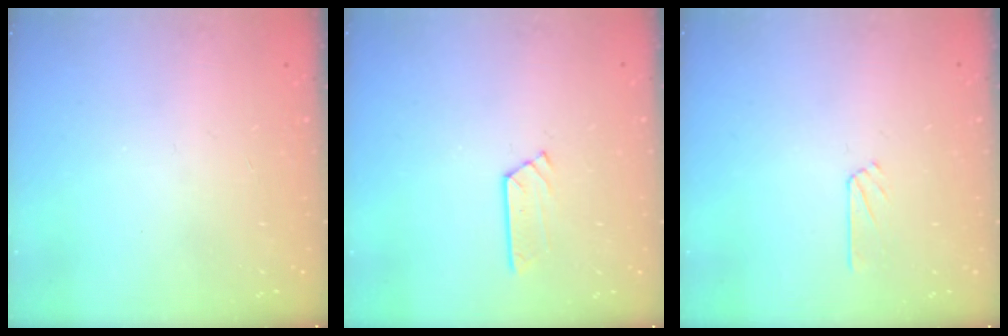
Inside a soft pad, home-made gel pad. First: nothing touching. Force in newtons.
{"total": 3.3, "press": 3.3, "slide": 0.4}
{"total": 2.5, "press": 2.5, "slide": 0.2}